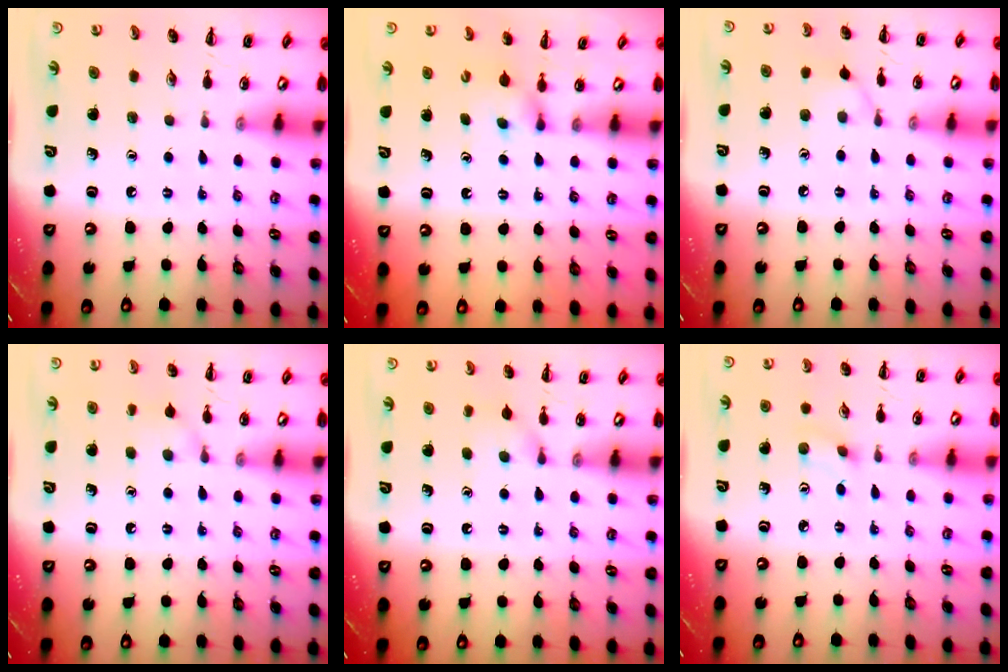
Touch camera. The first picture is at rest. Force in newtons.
{"total": 3.2, "press": 3.0, "slide": 0.9}
{"total": 5.3, "press": 5.1, "slide": 1.7}
{"total": 6.2, "press": 5.9, "slide": 2.1}
{"total": 4.4, "press": 4.1, "slide": 1.7}
{"total": 1.7, "press": 1.6, "slide": 0.7}